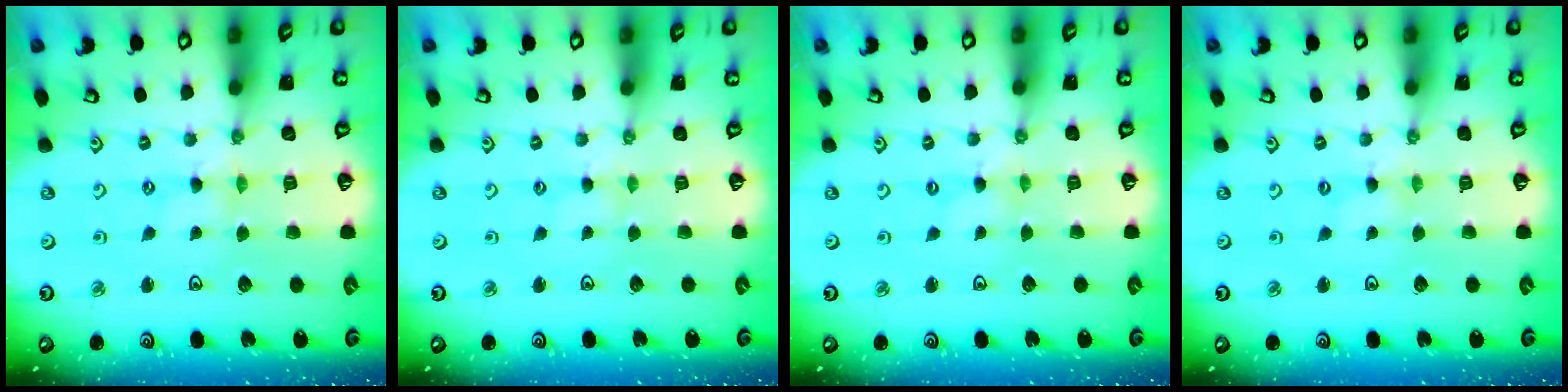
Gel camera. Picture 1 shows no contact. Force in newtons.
{"total": 1.3, "press": 1.3, "slide": 0.2}
{"total": 0.0}
{"total": 0.0}